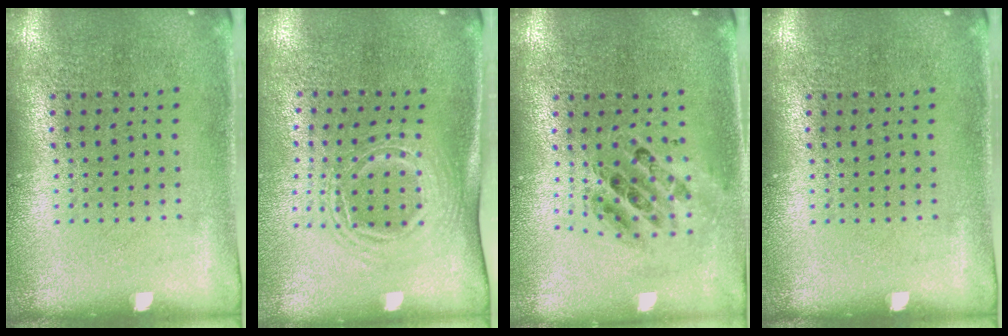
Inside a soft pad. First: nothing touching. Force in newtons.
{"total": 1.7, "press": 1.2, "slide": 1.1}
{"total": 0.7, "press": 0.7, "slide": 0.0}
{"total": 0.0}